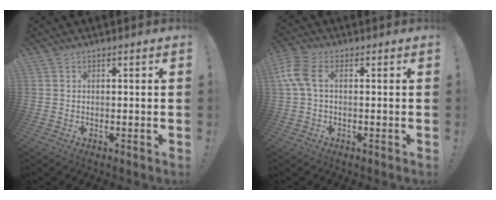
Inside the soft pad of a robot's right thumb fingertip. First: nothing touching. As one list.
[{"total": 6.8, "force": [0.6, 3.3, 5.9], "torque": [-0.138, 0.002, 0.013]}]